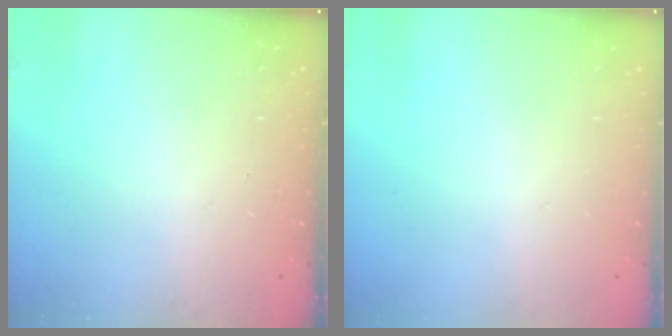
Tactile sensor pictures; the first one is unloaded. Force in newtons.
{"total": 0.0}